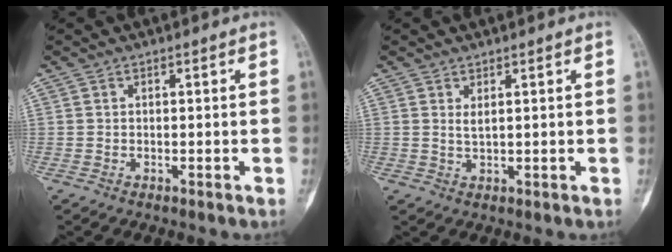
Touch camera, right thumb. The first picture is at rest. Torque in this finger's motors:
{"motor_torque": [-0.27, 0.21, -0.09, 0.15, 0.08]}